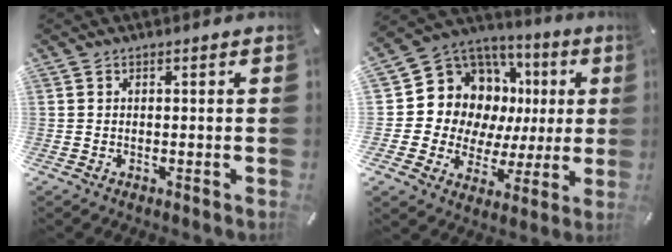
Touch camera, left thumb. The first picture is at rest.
{"total": 13.1, "force": [3.9, 11.4, 5.0], "torque": [-0.090, -0.053, 0.089]}